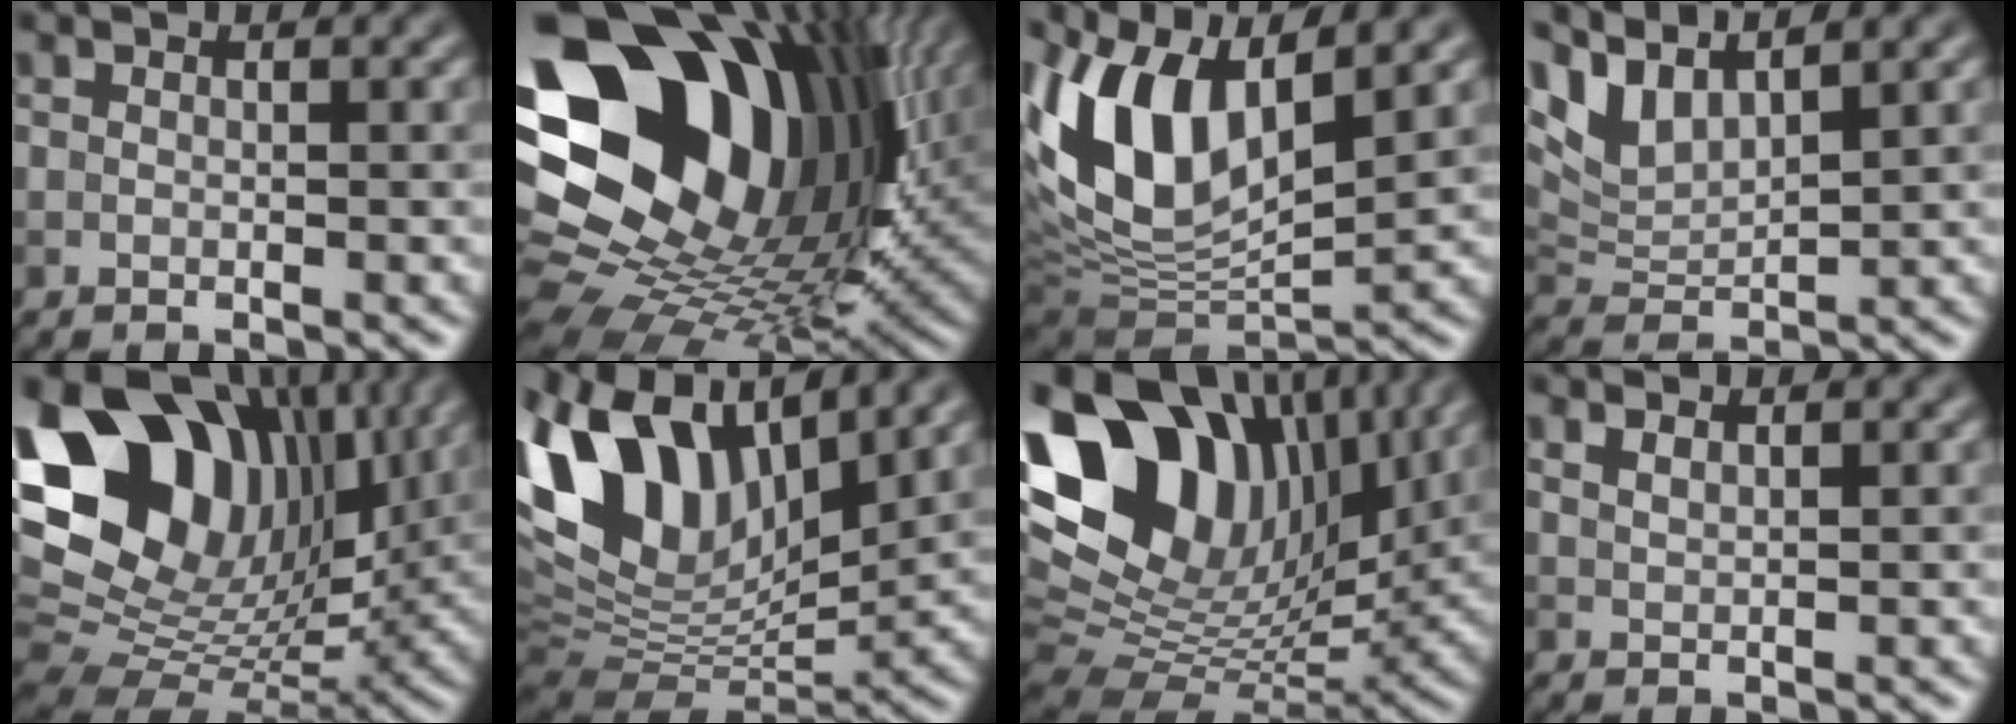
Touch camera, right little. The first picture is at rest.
{"total": 21.2, "force": [6.3, 14.9, 13.7], "torque": [-0.270, -0.005, 0.136]}
{"total": 12.6, "force": [4.2, 6.0, 10.3], "torque": [-0.214, 0.007, 0.071]}
{"total": 4.9, "force": [3.7, 1.7, 2.8], "torque": [-0.071, 0.001, 0.077]}
{"total": 17.6, "force": [6.3, 12.1, 11.1], "torque": [-0.217, 0.025, 0.114]}
{"total": 14.1, "force": [6.0, 8.0, 9.9], "torque": [-0.208, 0.023, 0.110]}
{"total": 16.7, "force": [6.6, 10.6, 11.0], "torque": [-0.218, 0.032, 0.116]}
{"total": 1.2, "force": [1.0, 0.3, 0.5], "torque": [-0.010, -0.003, 0.017]}